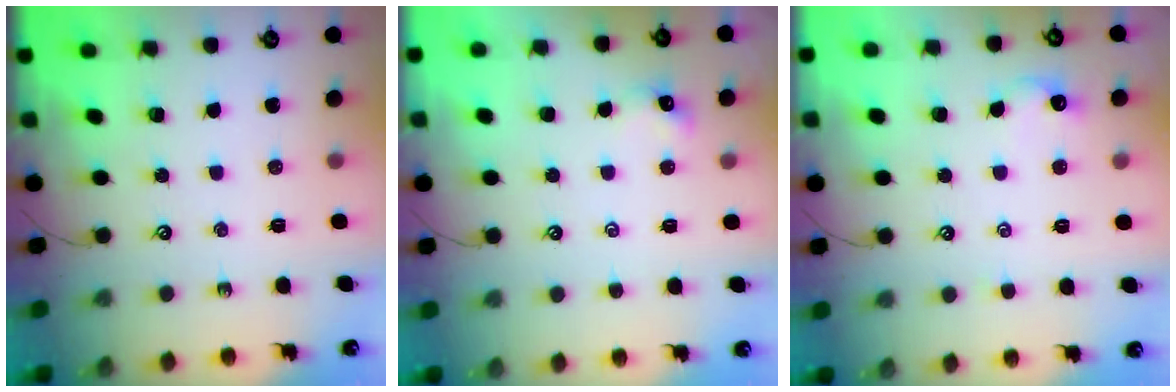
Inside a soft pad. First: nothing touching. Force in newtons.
{"total": 0.0}
{"total": 0.8, "press": 0.6, "slide": 0.5}